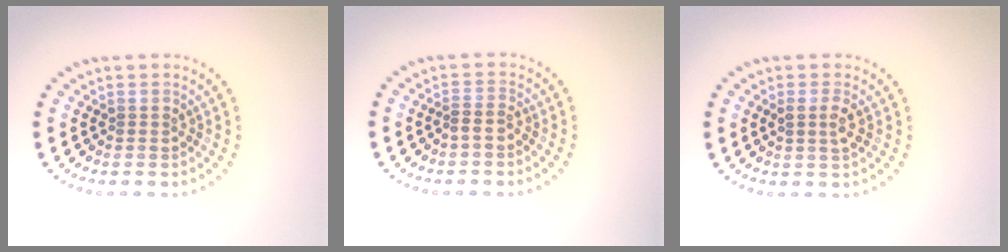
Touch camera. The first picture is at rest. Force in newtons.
{"total": 0.8, "press": 0.7, "slide": 0.5}
{"total": 1.5, "press": 1.4, "slide": 0.4}